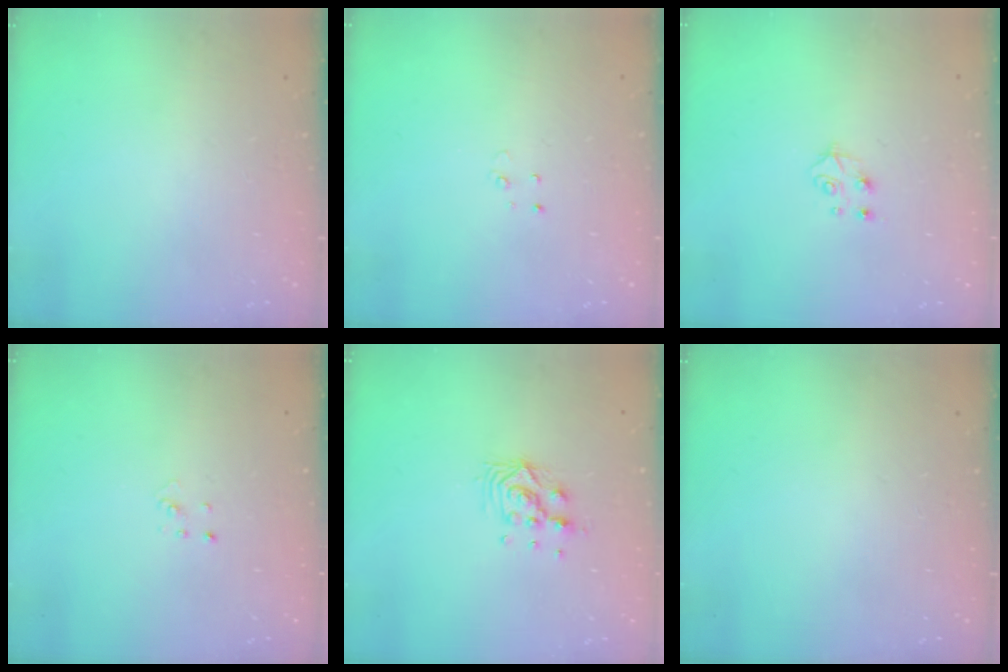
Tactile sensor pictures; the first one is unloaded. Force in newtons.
{"total": 2.3, "press": 2.3, "slide": 0.2}
{"total": 5.0, "press": 4.9, "slide": 0.5}
{"total": 2.1, "press": 2.1, "slide": 0.1}
{"total": 8.6, "press": 8.6, "slide": 0.7}
{"total": 0.0}